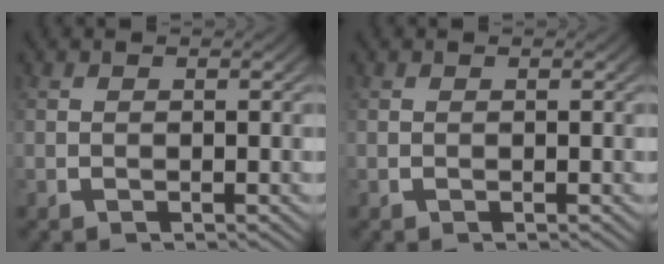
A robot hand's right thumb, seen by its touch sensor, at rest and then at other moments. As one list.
[{"total": 0.0}]